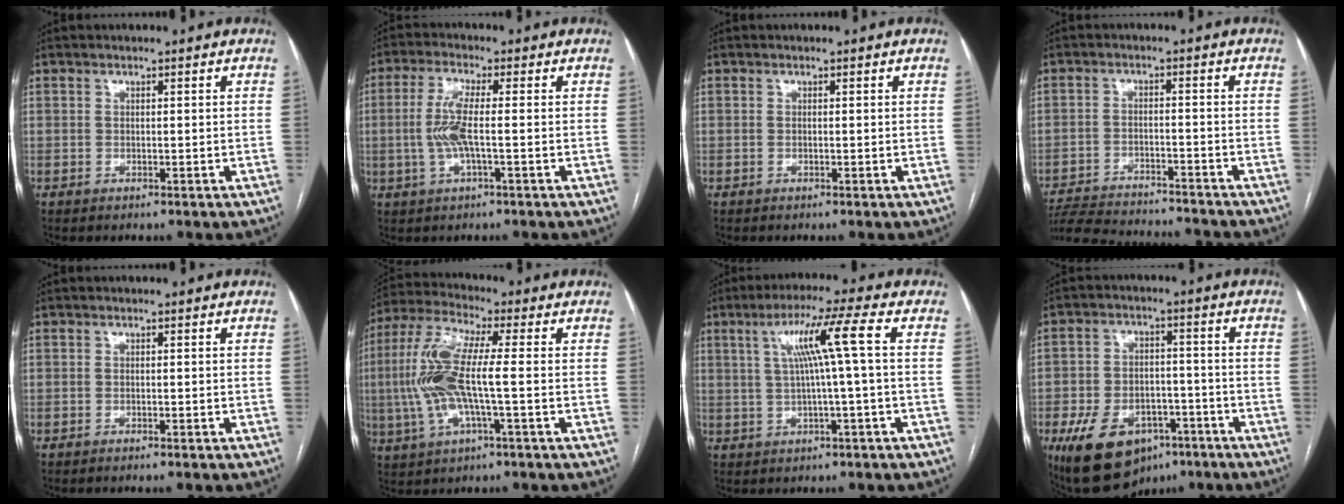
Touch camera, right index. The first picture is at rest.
{"total": 6.0, "force": [-0.8, 0.7, 5.9], "torque": [-0.133, 0.000, -0.018]}
{"total": 0.0}
{"total": 16.6, "force": [-15.6, 2.3, 5.3], "torque": [-0.114, -0.012, -0.227]}
{"total": 2.2, "force": [-2.0, 0.2, 0.9], "torque": [-0.013, -0.003, -0.023]}
{"total": 12.0, "force": [-1.1, 1.9, 11.8], "torque": [-0.264, 0.012, -0.025]}
{"total": 7.8, "force": [1.3, -1.5, 7.6], "torque": [-0.135, 0.019, 0.030]}
{"total": 14.5, "force": [-8.6, 8.3, 8.2], "torque": [-0.143, 0.011, -0.133]}